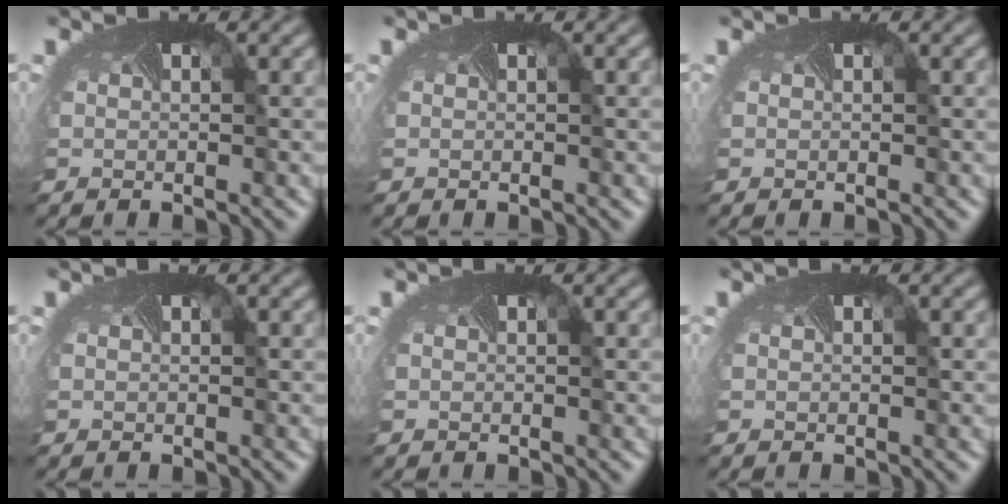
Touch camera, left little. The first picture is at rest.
{"total": 0.0}
{"total": 0.0}
{"total": 0.0}
{"total": 0.0}
{"total": 0.0}